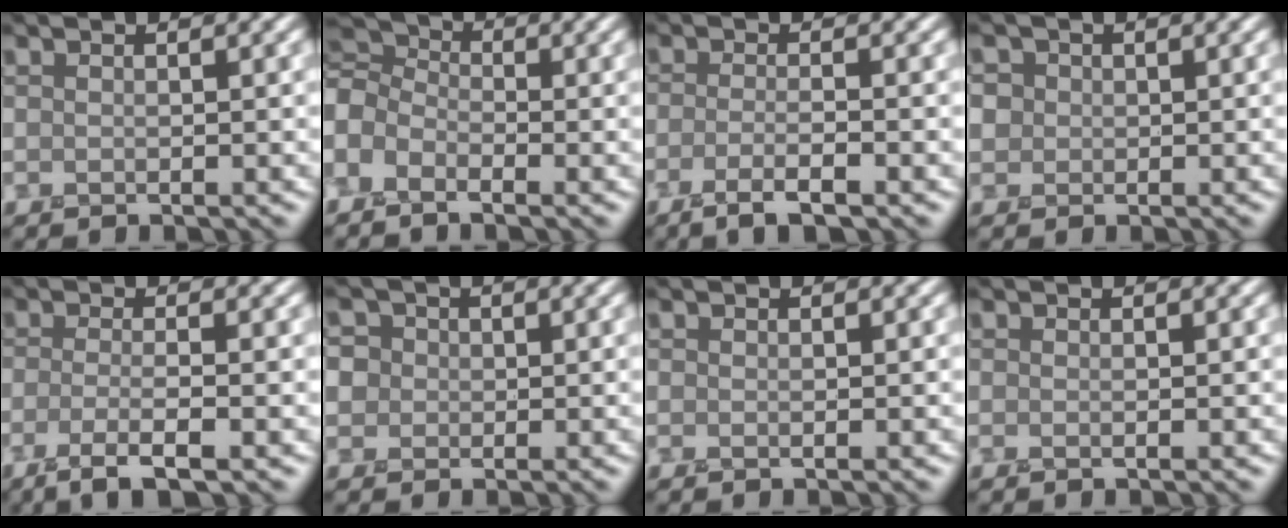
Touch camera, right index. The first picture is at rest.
{"total": 4.5, "force": [-0.3, 3.3, 3.0], "torque": [-0.082, 0.015, -0.020]}
{"total": 2.7, "force": [-1.7, 0.4, 2.1], "torque": [-0.042, 0.002, -0.038]}
{"total": 1.8, "force": [0.2, 1.8, -0.1], "torque": [-0.005, 0.010, 0.004]}
{"total": 3.0, "force": [-1.7, 0.5, 2.4], "torque": [-0.049, -0.001, -0.038]}
{"total": 2.8, "force": [0.4, 2.7, 0.4], "torque": [-0.003, 0.023, -0.012]}
{"total": 0.0}
{"total": 0.0}